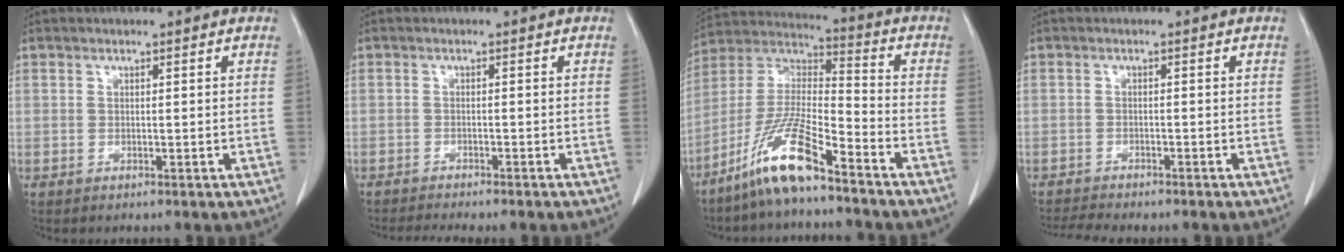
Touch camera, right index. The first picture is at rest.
{"total": 7.7, "force": [-6.8, 0.6, 3.5], "torque": [-0.036, -0.006, -0.095]}
{"total": 13.0, "force": [-8.9, 1.3, 9.4], "torque": [-0.204, -0.012, -0.172]}
{"total": 5.0, "force": [-4.6, 0.2, 1.9], "torque": [-0.025, -0.007, -0.071]}